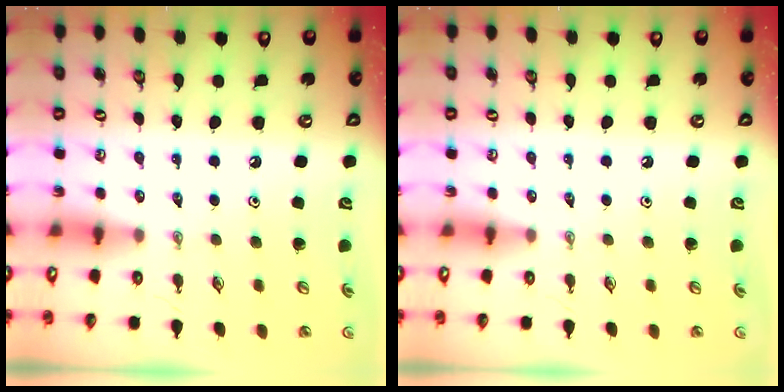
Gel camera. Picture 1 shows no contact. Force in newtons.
{"total": 0.0}